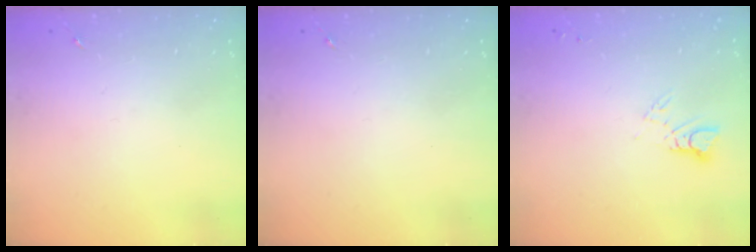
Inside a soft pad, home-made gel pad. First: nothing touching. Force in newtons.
{"total": 0.0}
{"total": 3.6, "press": 3.6, "slide": 0.2}